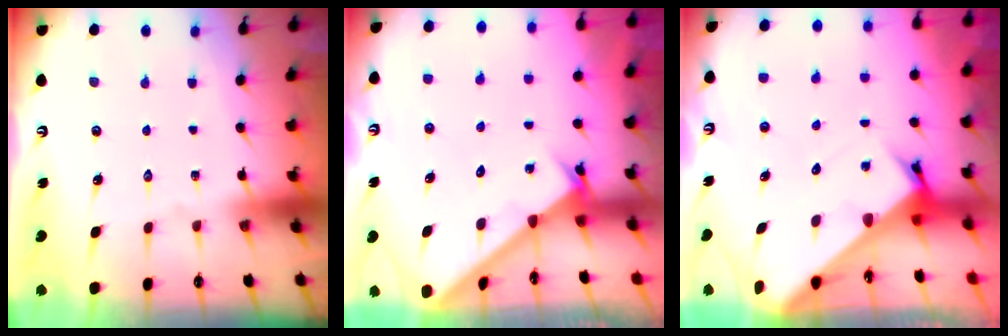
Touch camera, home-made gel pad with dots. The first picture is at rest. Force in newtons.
{"total": 2.1, "press": 2.1, "slide": 0.2}
{"total": 3.6, "press": 3.6, "slide": 0.2}